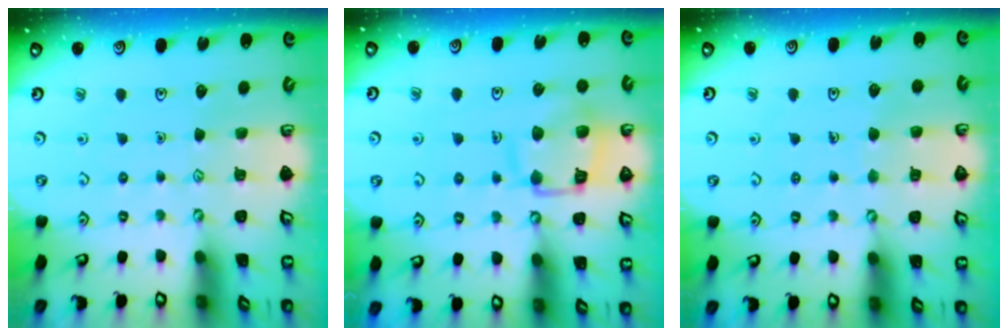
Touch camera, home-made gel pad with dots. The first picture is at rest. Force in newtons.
{"total": 13.1, "press": 13.0, "slide": 1.5}
{"total": 4.2, "press": 4.2, "slide": 0.3}